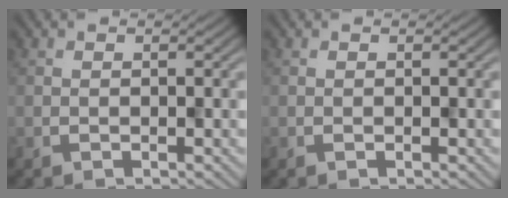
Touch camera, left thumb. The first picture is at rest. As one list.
[{"total": 0.0}]